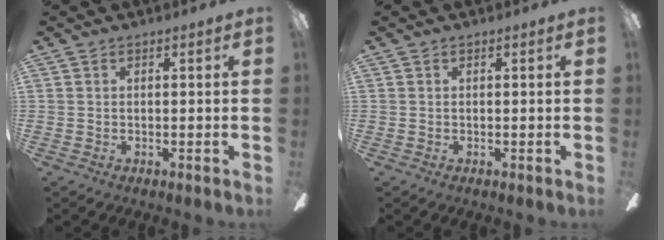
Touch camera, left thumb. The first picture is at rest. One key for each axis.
{"total": 0.0}